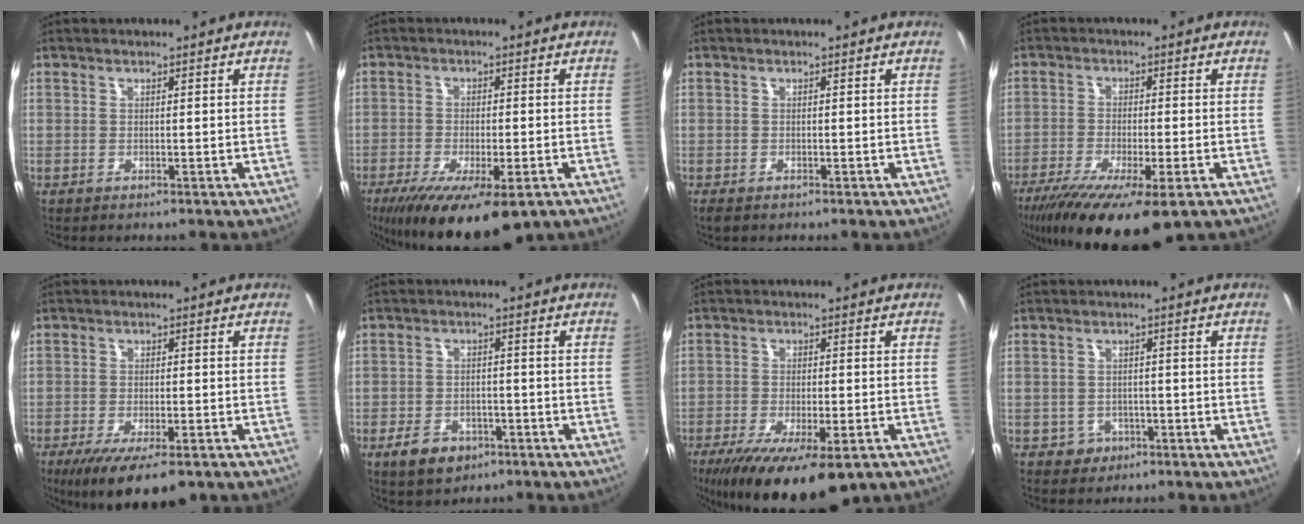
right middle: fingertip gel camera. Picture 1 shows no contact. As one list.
[{"total": 15.7, "force": [-9.8, 5.0, 11.3], "torque": [-0.217, -0.053, -0.150]}, {"total": 1.8, "force": [-1.2, 1.0, 1.0], "torque": [-0.022, -0.009, -0.019]}, {"total": 14.7, "force": [-9.2, 3.2, 11.0], "torque": [-0.216, -0.055, -0.151]}, {"total": 11.0, "force": [-7.1, 3.5, 7.7], "torque": [-0.152, -0.034, -0.114]}, {"total": 6.8, "force": [-4.0, 4.4, 3.3], "torque": [-0.089, -0.001, -0.060]}, {"total": 17.1, "force": [-11.1, 5.6, 11.8], "torque": [-0.227, -0.056, -0.168]}, {"total": 4.0, "force": [-1.9, 3.5, 0.7], "torque": [-0.025, 0.004, -0.025]}]